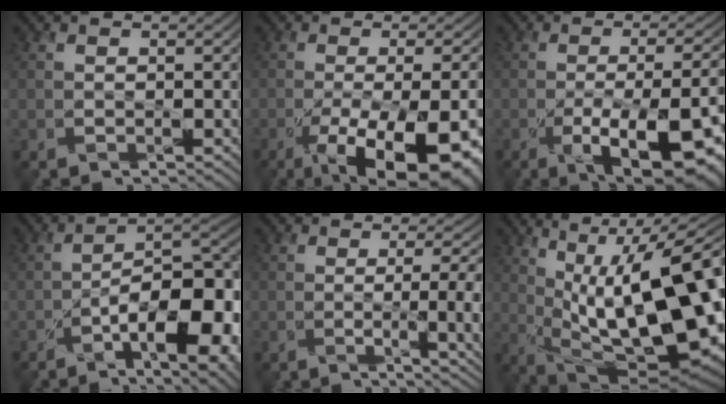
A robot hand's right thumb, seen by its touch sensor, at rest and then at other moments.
{"total": 15.6, "force": [-7.8, 4.8, 12.6], "torque": [-0.181, -0.021, -0.101]}
{"total": 15.0, "force": [-6.0, 5.0, 12.8], "torque": [-0.176, -0.011, -0.081]}
{"total": 18.7, "force": [-7.9, 7.0, 15.4], "torque": [-0.195, -0.011, -0.108]}
{"total": 8.5, "force": [-1.2, 2.6, 8.0], "torque": [-0.086, 0.000, -0.015]}
{"total": 19.8, "force": [2.7, 7.6, 18.1], "torque": [-0.278, 0.022, 0.053]}